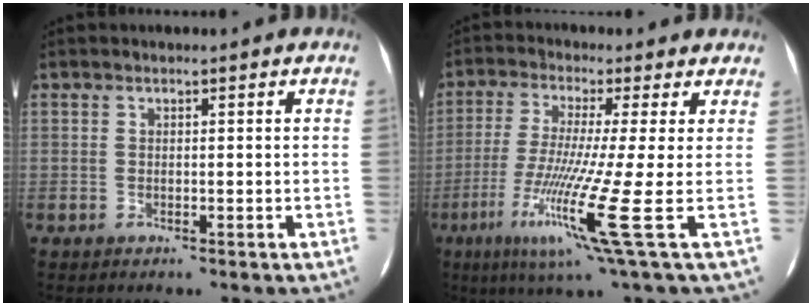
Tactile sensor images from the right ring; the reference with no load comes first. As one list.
[{"total": 12.6, "force": [-3.9, -2.5, 11.7], "torque": [-0.257, -0.026, -0.081]}]